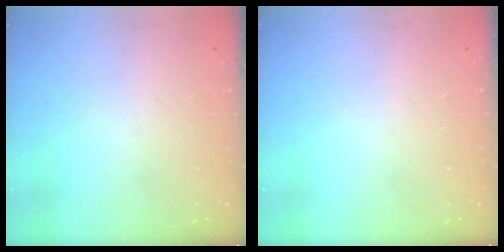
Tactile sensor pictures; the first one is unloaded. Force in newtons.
{"total": 0.0}